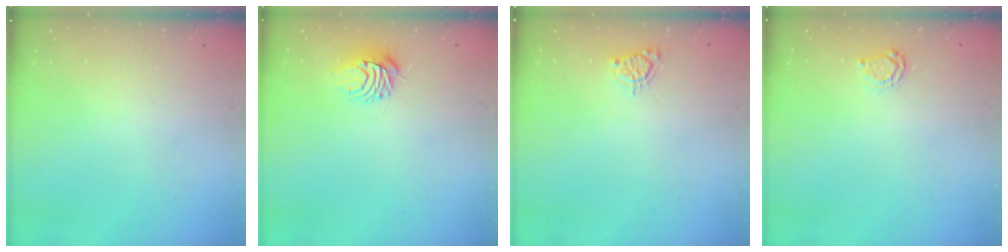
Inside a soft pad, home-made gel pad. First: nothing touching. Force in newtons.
{"total": 6.5, "press": 6.5, "slide": 0.6}
{"total": 3.8, "press": 3.8, "slide": 0.5}
{"total": 4.7, "press": 4.6, "slide": 0.6}